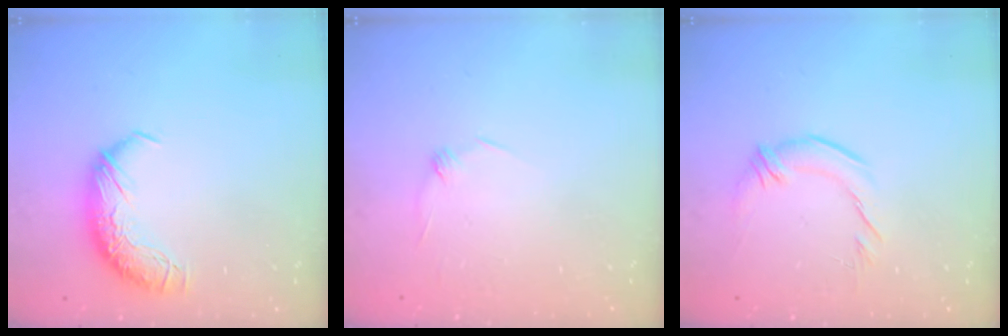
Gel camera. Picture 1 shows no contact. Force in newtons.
{"total": 8.1, "press": 8.1, "slide": 0.6}
{"total": 1.8, "press": 0.7, "slide": 1.7}